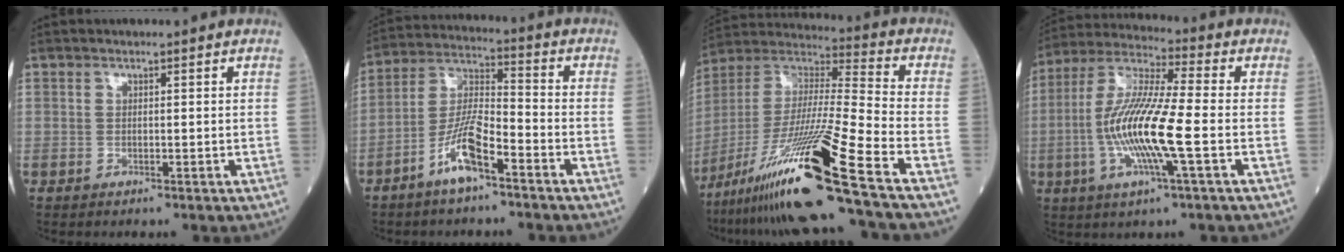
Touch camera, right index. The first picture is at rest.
{"total": 9.1, "force": [-5.3, 1.7, 7.2], "torque": [-0.149, 0.003, -0.103]}
{"total": 23.9, "force": [-14.6, -1.8, 18.8], "torque": [-0.370, -0.038, -0.277]}
{"total": 14.3, "force": [-2.9, 1.0, 14.0], "torque": [-0.284, -0.004, -0.060]}